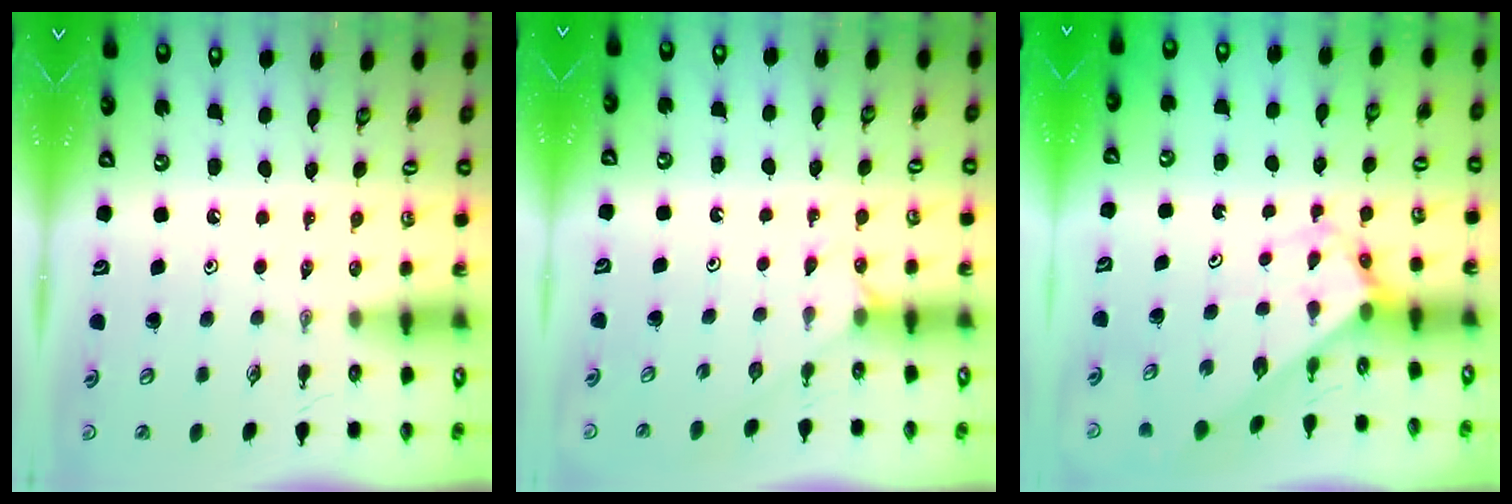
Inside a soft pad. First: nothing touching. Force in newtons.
{"total": 4.4, "press": 4.4, "slide": 0.4}
{"total": 2.7, "press": 2.7, "slide": 0.1}